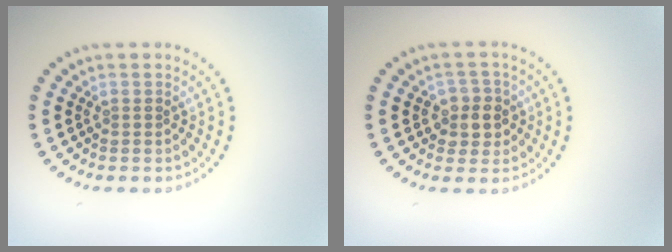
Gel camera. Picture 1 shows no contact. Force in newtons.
{"total": 2.6, "press": 2.4, "slide": 1.1}